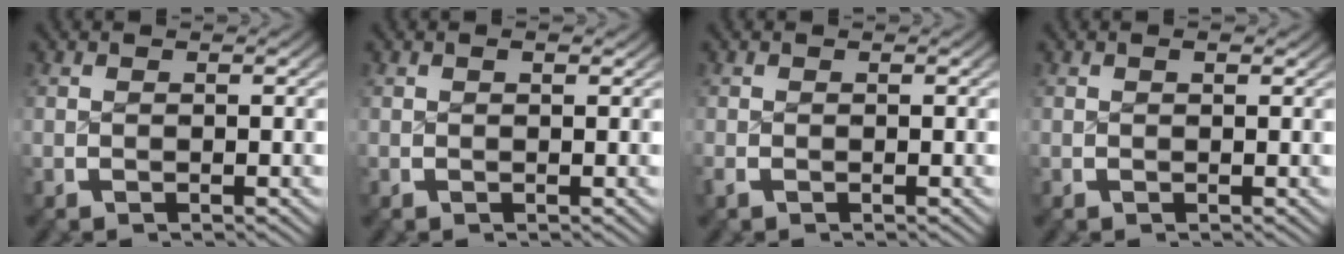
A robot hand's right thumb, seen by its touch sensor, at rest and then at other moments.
{"total": 0.0}
{"total": 0.6, "force": [-0.4, 0.4, 0.3], "torque": [-0.008, -0.003, -0.008]}
{"total": 0.0}